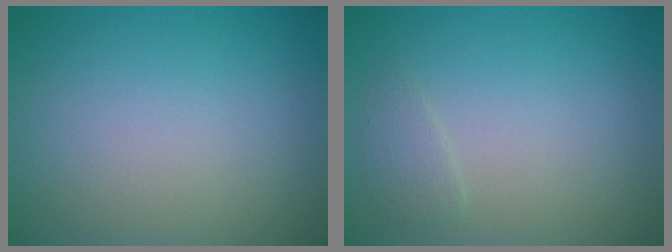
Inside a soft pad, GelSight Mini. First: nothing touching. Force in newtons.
{"total": 1.1, "press": 1.1, "slide": 0.0}